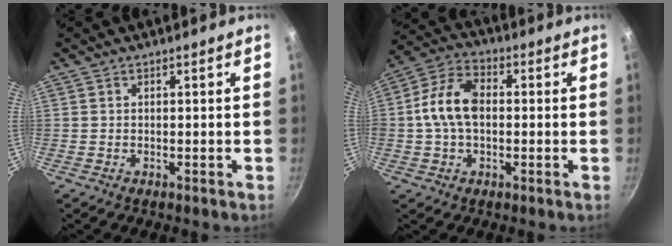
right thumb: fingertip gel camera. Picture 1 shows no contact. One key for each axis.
{"total": 10.8, "fx": 0.2, "fy": 7.0, "fz": 8.3, "tx": -0.145, "ty": 0.030, "tz": -0.012}